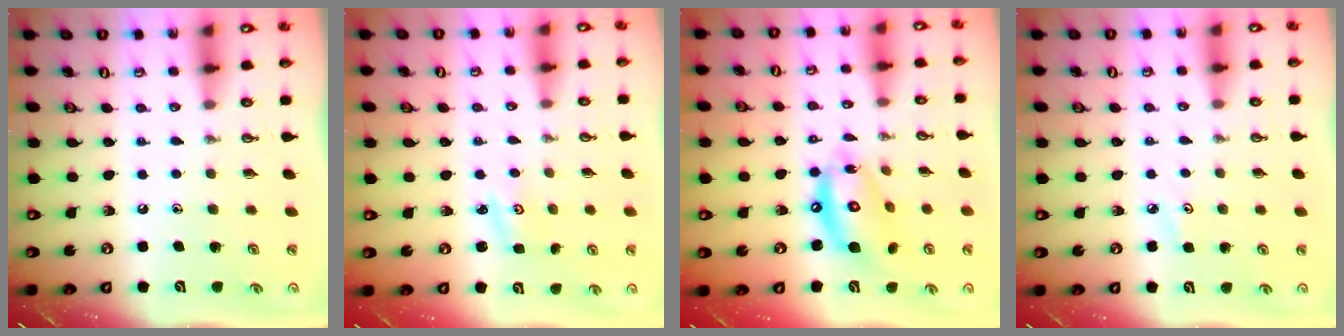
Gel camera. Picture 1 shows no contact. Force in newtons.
{"total": 2.3, "press": 2.2, "slide": 0.4}
{"total": 14.5, "press": 14.5, "slide": 1.2}
{"total": 2.9, "press": 2.9, "slide": 0.3}